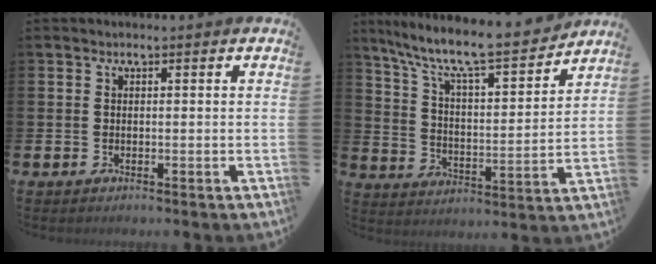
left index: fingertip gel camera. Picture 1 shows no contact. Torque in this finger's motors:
{"motor_torque": [1.04, -1.10, 0.93, 0.21]}